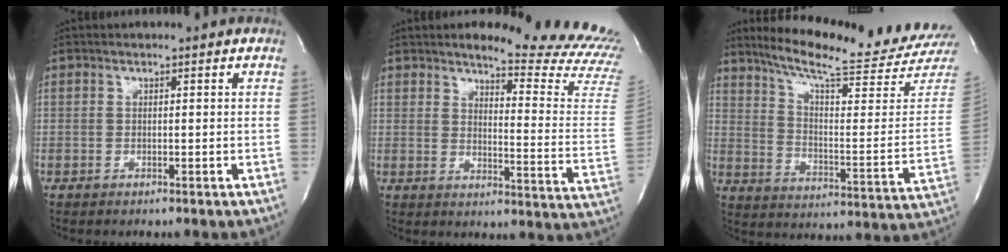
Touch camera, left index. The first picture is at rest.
{"total": 18.4, "force": [17.5, 0.1, 5.7], "torque": [-0.074, -0.157, 0.190]}
{"total": 21.6, "force": [19.9, -0.5, 8.3], "torque": [-0.138, -0.097, 0.266]}